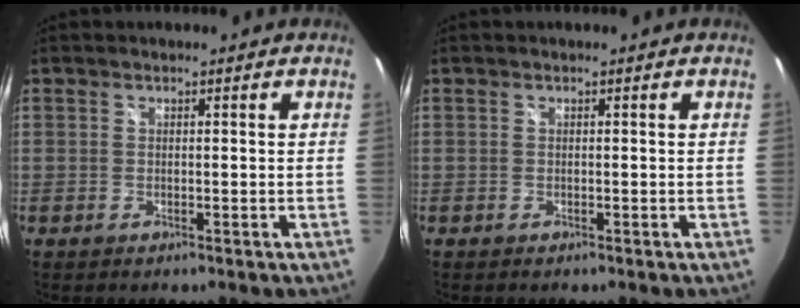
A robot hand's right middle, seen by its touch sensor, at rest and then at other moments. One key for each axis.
{"total": 0.0}